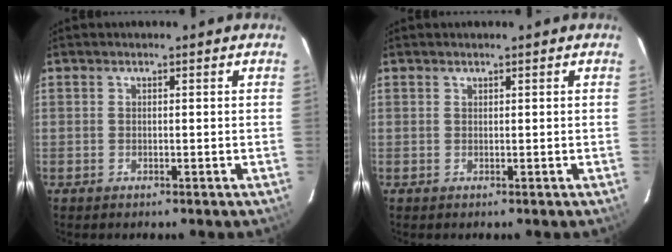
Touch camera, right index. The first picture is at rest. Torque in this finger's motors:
{"motor_torque": [0.19, 0.16, 0.05, 0.00]}